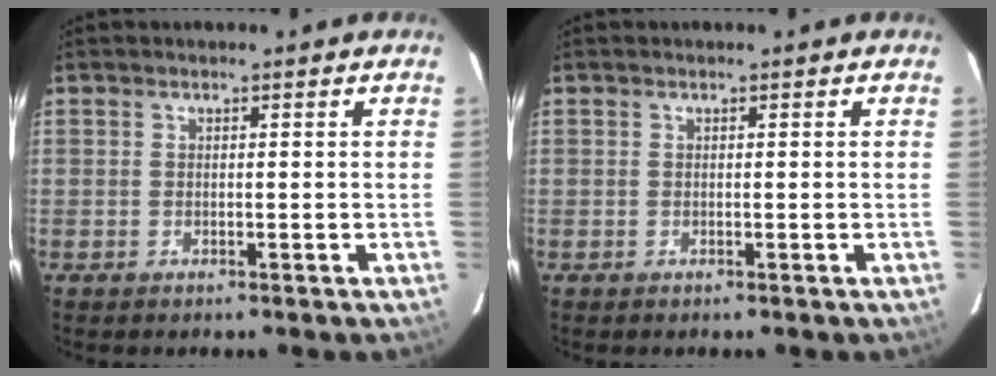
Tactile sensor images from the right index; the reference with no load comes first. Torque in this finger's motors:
{"motor_torque": [0.00, 0.00, 0.00, 0.00]}